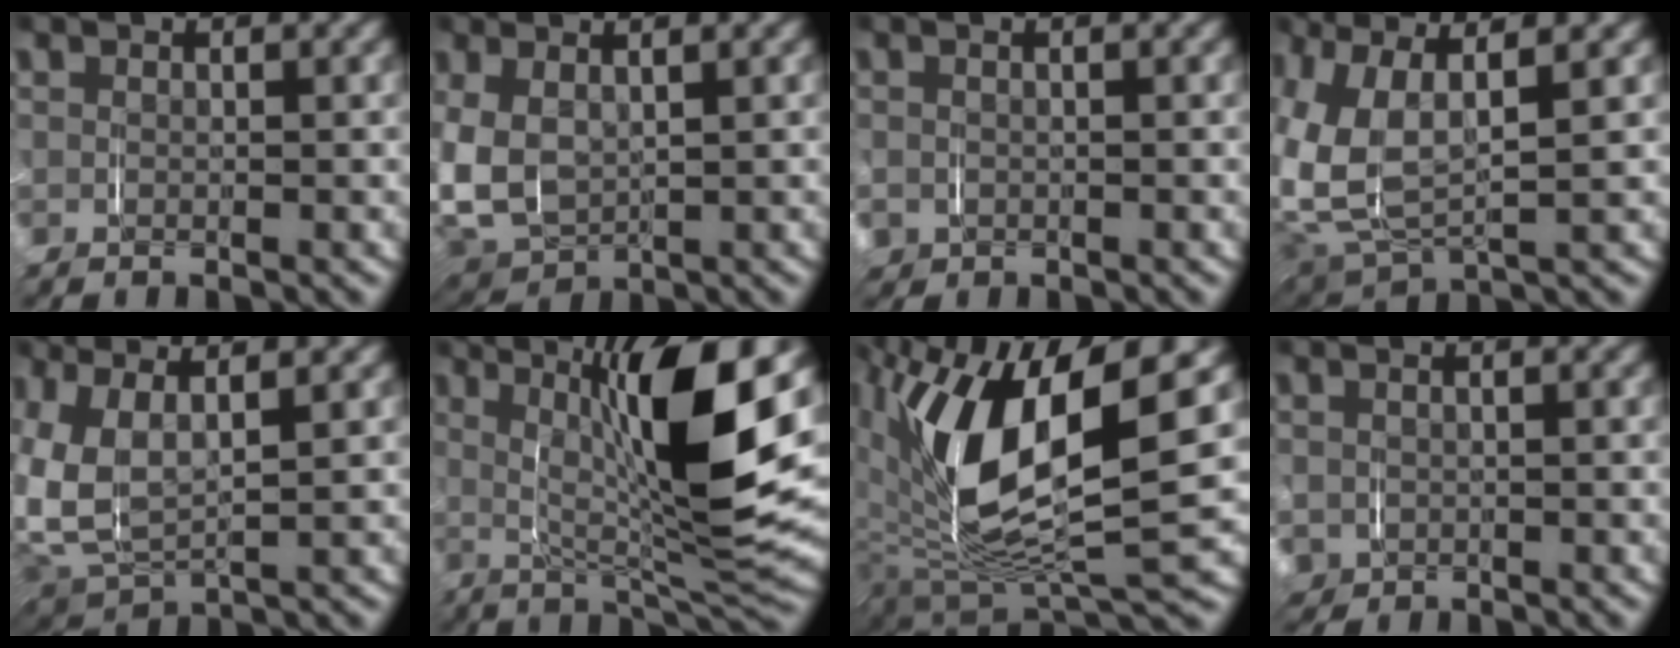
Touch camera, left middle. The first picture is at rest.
{"total": 9.4, "force": [-0.8, 8.1, 4.7], "torque": [-0.170, -0.038, -0.007]}
{"total": 1.6, "force": [-0.8, 1.4, 0.3], "torque": [-0.021, -0.012, -0.011]}
{"total": 9.9, "force": [0.5, 7.2, 6.8], "torque": [-0.194, -0.020, 0.012]}
{"total": 8.9, "force": [0.8, 6.6, 5.9], "torque": [-0.177, -0.017, 0.014]}
{"total": 12.0, "force": [2.2, 3.2, 11.4], "torque": [-0.161, 0.005, 0.029]}
{"total": 15.0, "force": [1.0, 7.1, 13.2], "torque": [-0.248, -0.015, 0.023]}
{"total": 2.7, "force": [-1.0, 2.3, 0.8], "torque": [-0.036, -0.021, -0.012]}